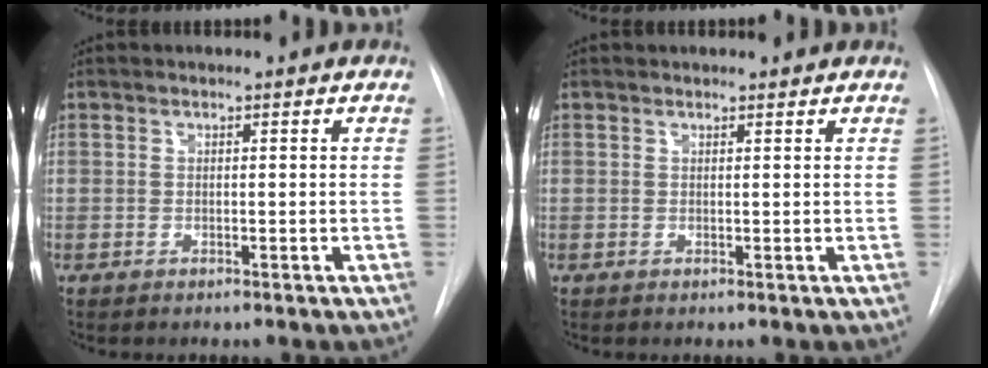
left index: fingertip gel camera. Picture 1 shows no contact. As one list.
[{"total": 2.3, "force": [2.2, 0.5, 0.4], "torque": [-0.010, 0.019, 0.026]}]